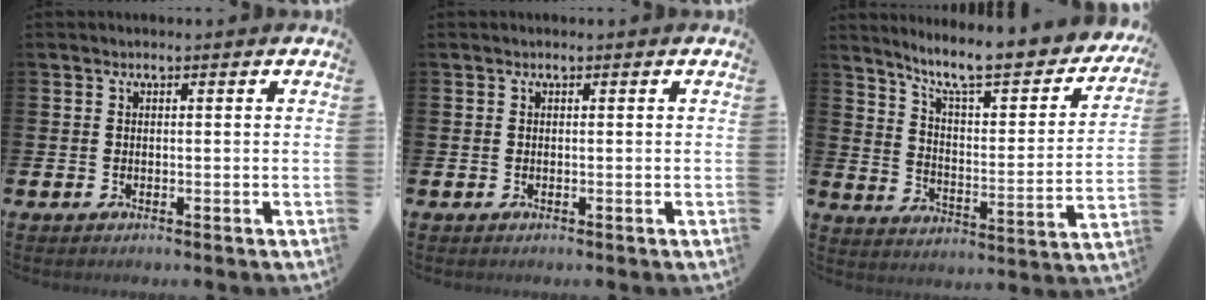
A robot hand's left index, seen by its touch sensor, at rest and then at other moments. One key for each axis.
{"total": 0.0}
{"total": 9.7, "fx": 8.4, "fy": 1.8, "fz": 4.6, "tx": -0.105, "ty": -0.065, "tz": 0.136}